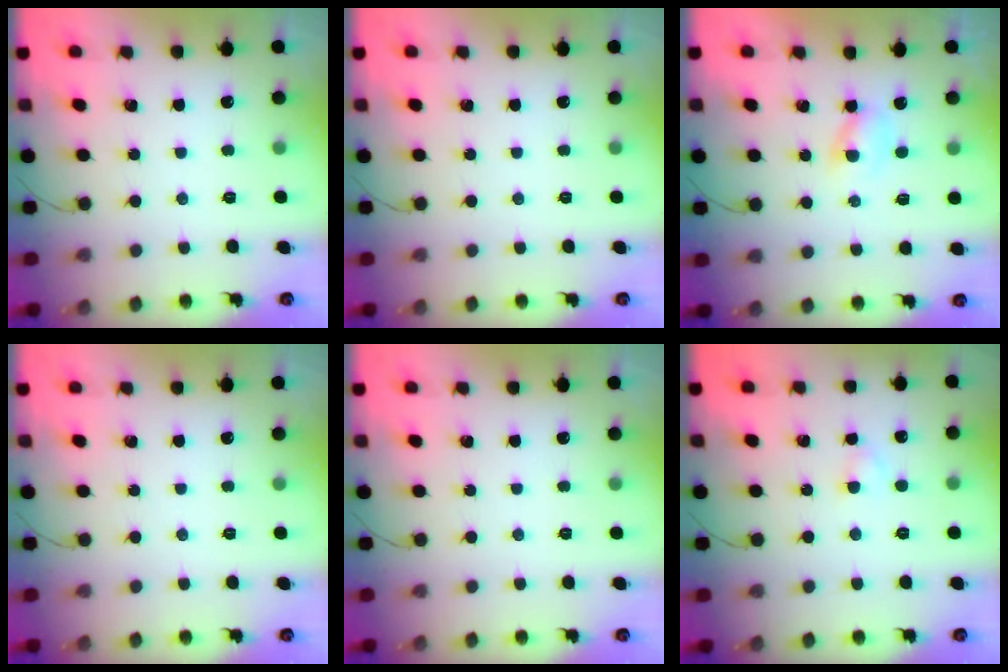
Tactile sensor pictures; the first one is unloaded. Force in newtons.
{"total": 0.0}
{"total": 1.9, "press": 1.7, "slide": 0.9}
{"total": 0.0}
{"total": 0.0}
{"total": 2.3, "press": 2.0, "slide": 1.0}